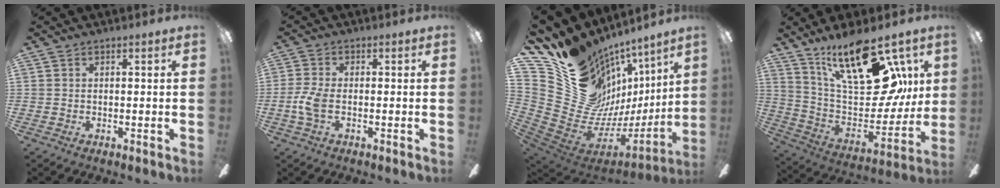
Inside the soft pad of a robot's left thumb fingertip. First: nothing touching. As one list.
[{"total": 5.4, "force": [-1.3, 2.5, 4.6], "torque": [-0.104, 0.001, -0.026]}, {"total": 17.4, "force": [9.3, 13.7, 5.4], "torque": [-0.076, -0.113, 0.218]}, {"total": 25.3, "force": [14.5, 11.2, 17.4], "torque": [-0.277, -0.085, 0.251]}]